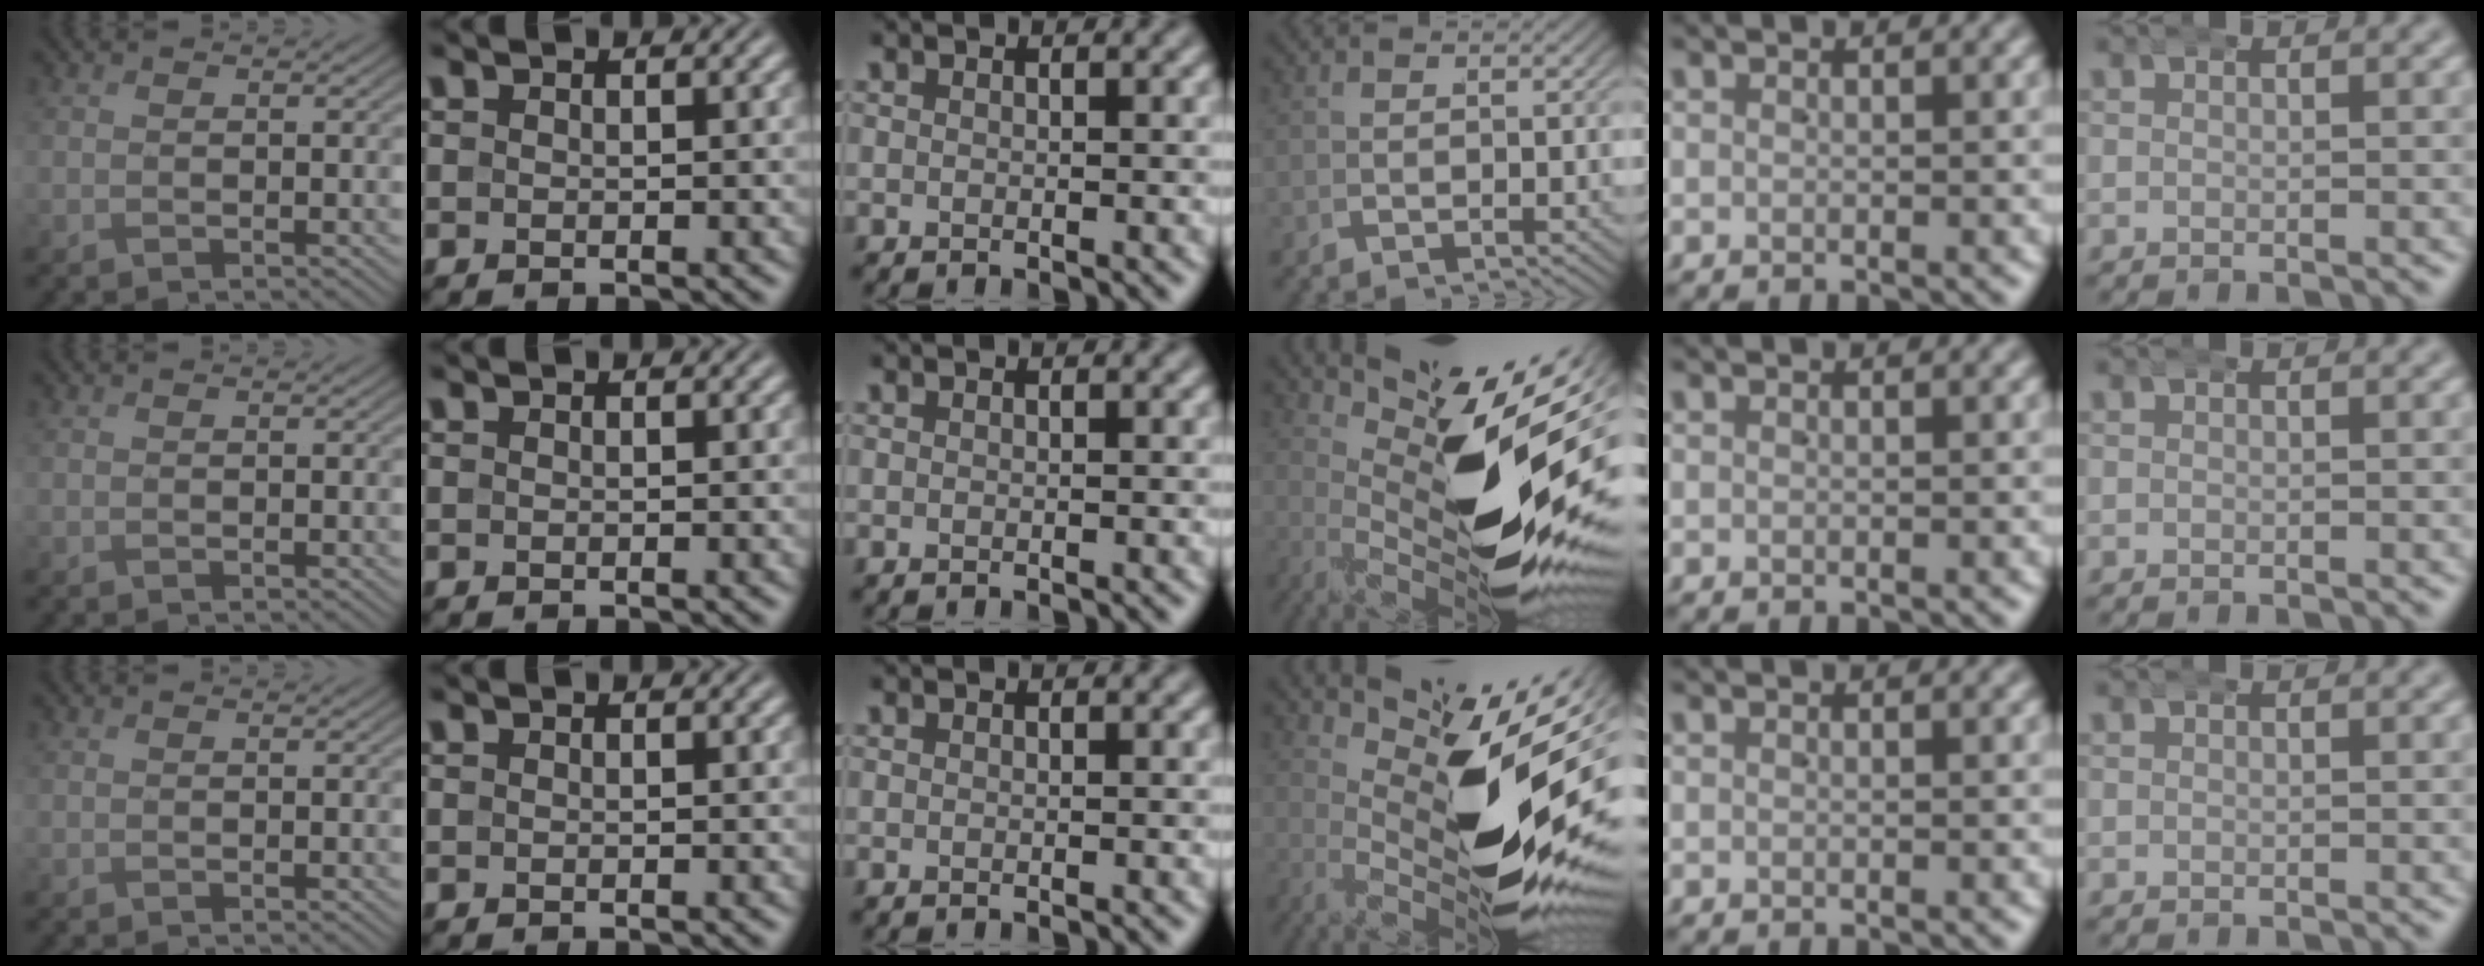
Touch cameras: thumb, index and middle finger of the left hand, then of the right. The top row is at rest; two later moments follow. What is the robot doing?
{"motion": "wrap", "object": "arm wrap"}